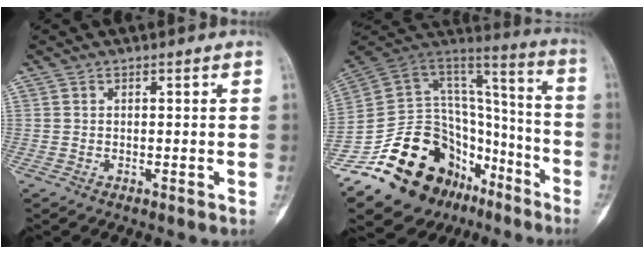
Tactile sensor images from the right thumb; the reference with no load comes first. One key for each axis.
{"total": 31.0, "fx": -16.4, "fy": 19.9, "fz": 17.2, "tx": -0.280, "ty": 0.111, "tz": -0.255}